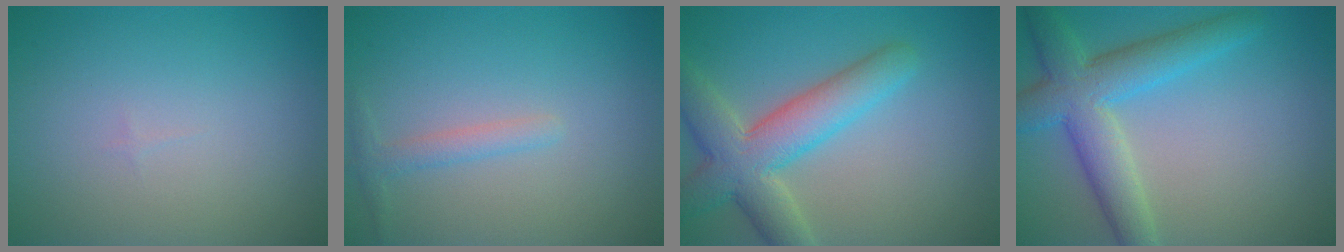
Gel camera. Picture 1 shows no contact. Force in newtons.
{"total": 1.5, "press": 1.5, "slide": 0.0}
{"total": 5.6, "press": 5.6, "slide": 0.6}
{"total": 6.3, "press": 6.3, "slide": 0.2}